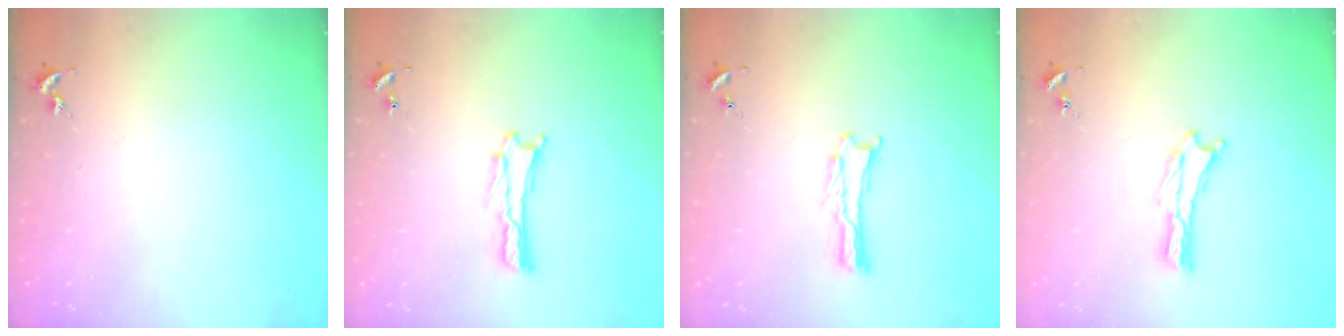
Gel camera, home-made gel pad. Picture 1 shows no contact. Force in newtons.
{"total": 0.0}
{"total": 0.0}
{"total": 0.0}